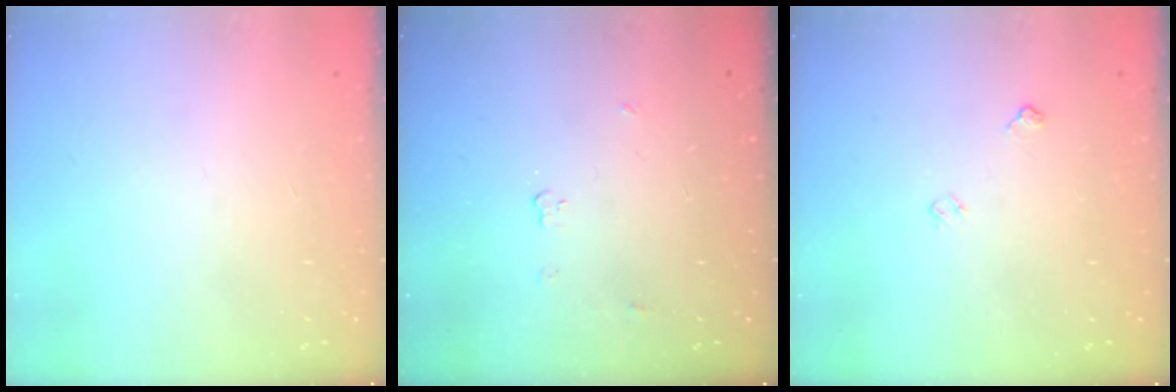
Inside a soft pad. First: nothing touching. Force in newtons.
{"total": 4.1, "press": 4.1, "slide": 0.3}
{"total": 4.4, "press": 4.4, "slide": 0.6}